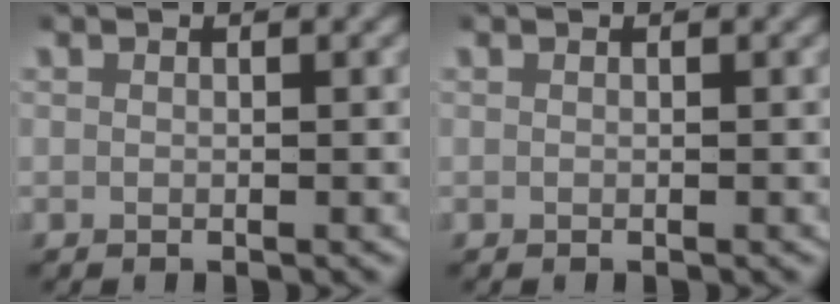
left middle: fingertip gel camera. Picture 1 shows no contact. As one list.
[{"total": 0.0}]